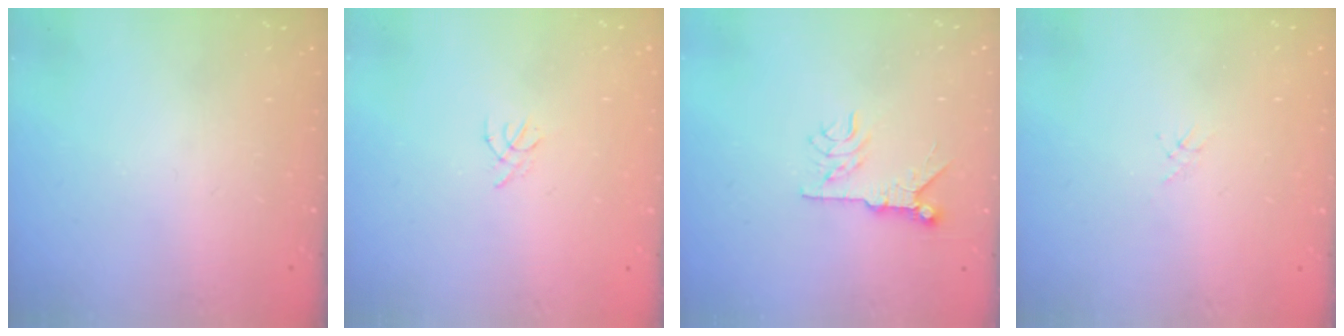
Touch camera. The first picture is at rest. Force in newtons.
{"total": 0.8, "press": 0.7, "slide": 0.3}
{"total": 7.3, "press": 7.3, "slide": 0.7}
{"total": 1.3, "press": 1.2, "slide": 0.3}